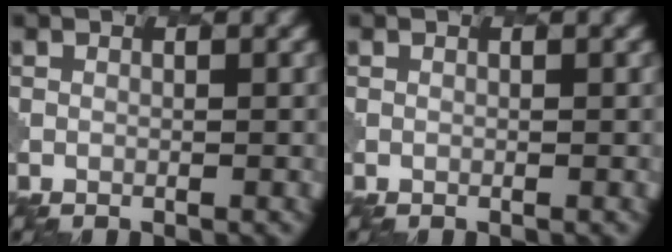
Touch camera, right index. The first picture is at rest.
{"total": 0.0}